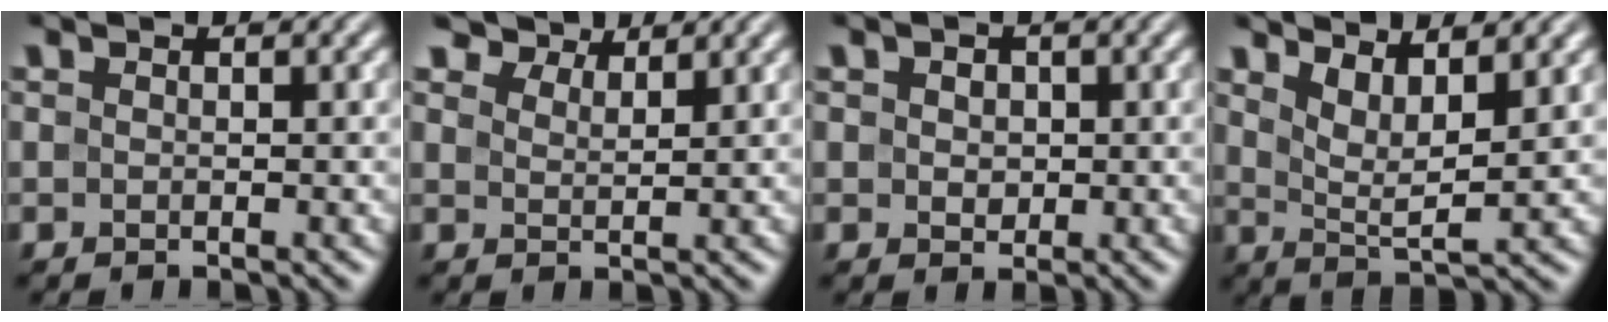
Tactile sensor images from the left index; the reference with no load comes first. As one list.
[{"total": 4.4, "force": [4.1, 1.1, 1.1], "torque": [-0.027, -0.004, 0.077]}, {"total": 1.9, "force": [0.4, 1.5, 1.0], "torque": [-0.012, 0.010, 0.002]}, {"total": 4.1, "force": [2.5, 1.1, 3.1], "torque": [-0.062, -0.011, 0.051]}]